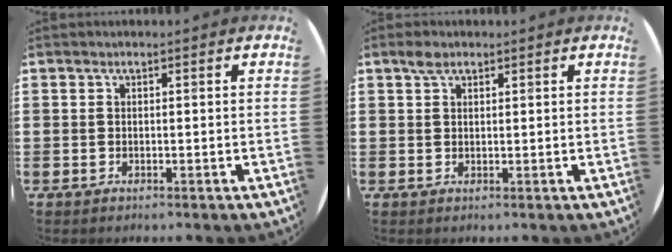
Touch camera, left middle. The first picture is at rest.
{"total": 1.8, "force": [1.3, 1.0, 0.9], "torque": [-0.012, 0.002, 0.022]}